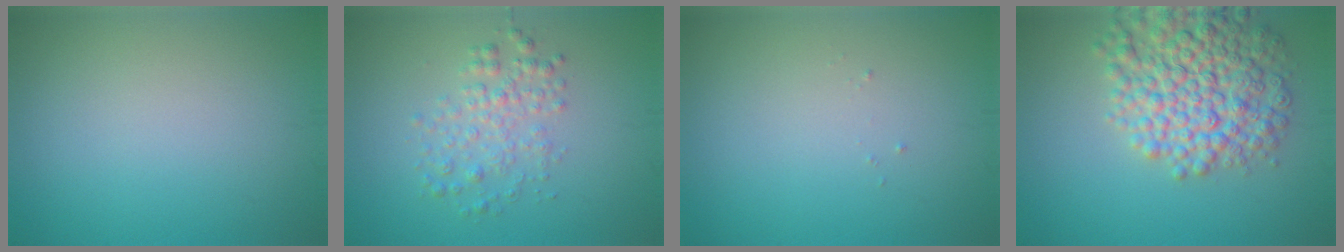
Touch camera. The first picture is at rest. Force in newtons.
{"total": 2.7, "press": 2.7, "slide": 0.0}
{"total": 0.0}
{"total": 8.2, "press": 8.2, "slide": 0.3}